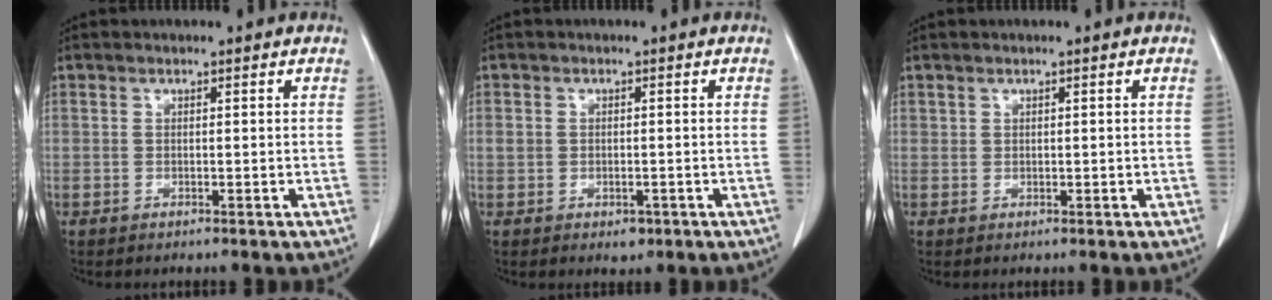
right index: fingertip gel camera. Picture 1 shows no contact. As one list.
[{"total": 2.9, "force": [-0.7, 2.3, 1.7], "torque": [-0.027, 0.006, 0.002]}, {"total": 0.6, "force": [0.4, 0.4, 0.0], "torque": [0.008, 0.002, 0.007]}]